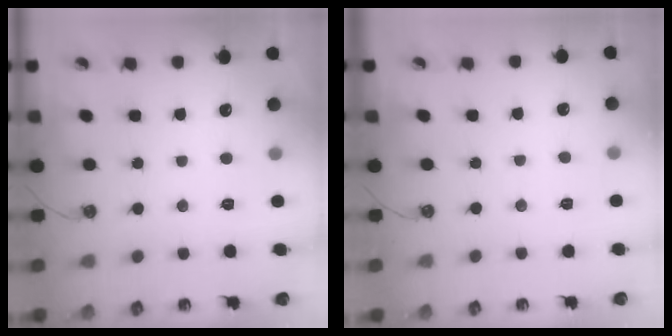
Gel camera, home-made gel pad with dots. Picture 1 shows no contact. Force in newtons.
{"total": 2.8, "press": 2.8, "slide": 0.4}